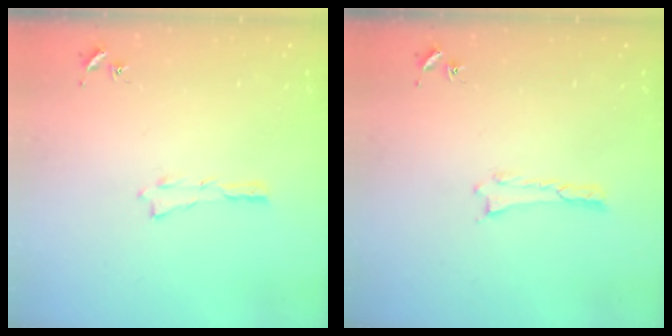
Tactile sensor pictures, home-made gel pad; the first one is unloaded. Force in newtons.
{"total": 0.0}